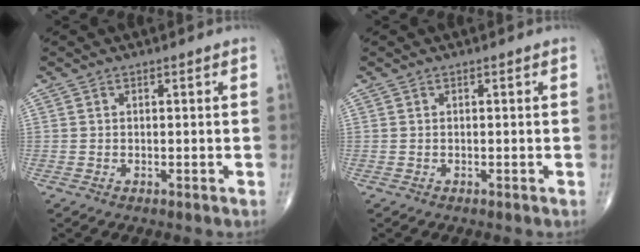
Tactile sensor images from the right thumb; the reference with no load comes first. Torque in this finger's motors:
{"motor_torque": [0.00, 0.00, 0.00, 0.00, 0.00]}